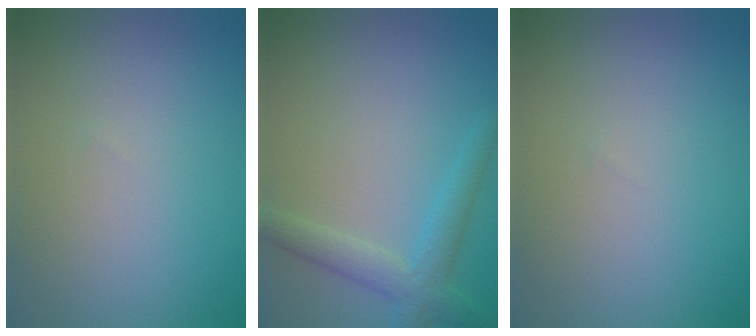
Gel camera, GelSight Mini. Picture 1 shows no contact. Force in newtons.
{"total": 3.2, "press": 3.2, "slide": 0.1}
{"total": 0.0}